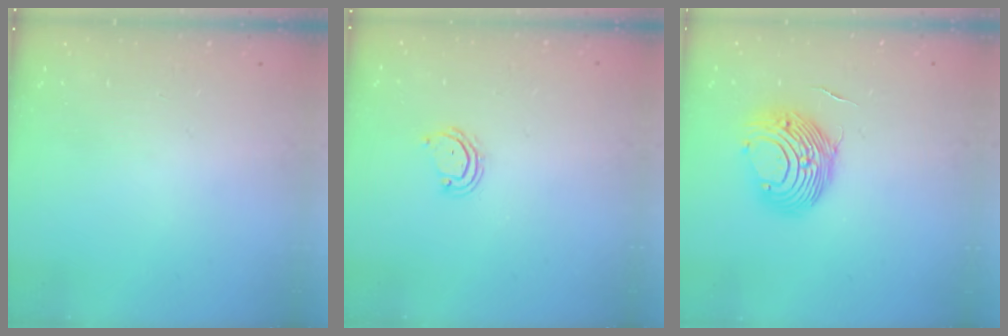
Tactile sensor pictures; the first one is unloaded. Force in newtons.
{"total": 4.2, "press": 4.1, "slide": 0.4}
{"total": 13.4, "press": 13.4, "slide": 0.8}